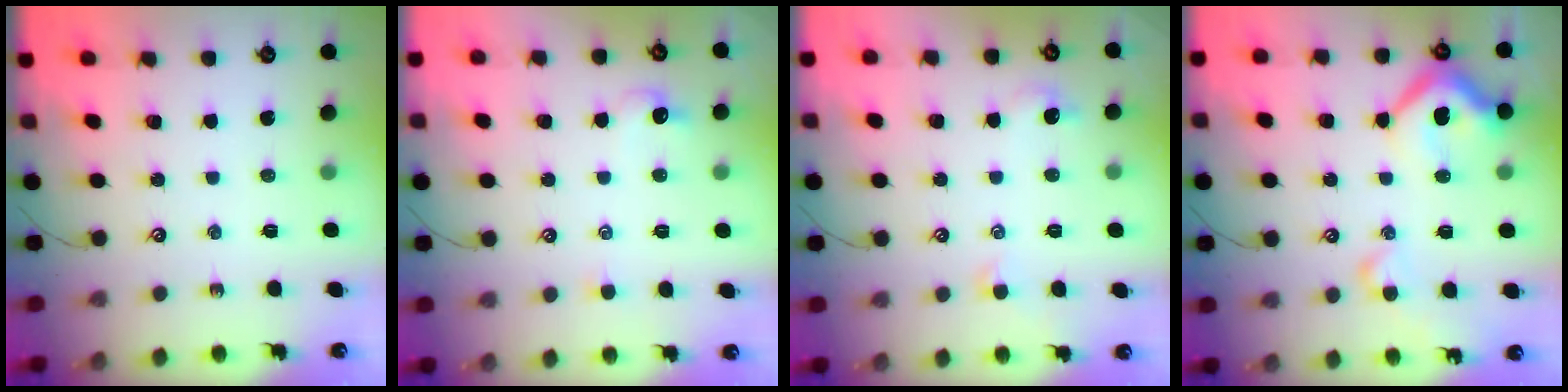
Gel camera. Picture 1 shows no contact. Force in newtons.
{"total": 0.6, "press": 0.1, "slide": 0.6}
{"total": 2.5, "press": 2.4, "slide": 0.9}
{"total": 14.3, "press": 14.2, "slide": 2.2}